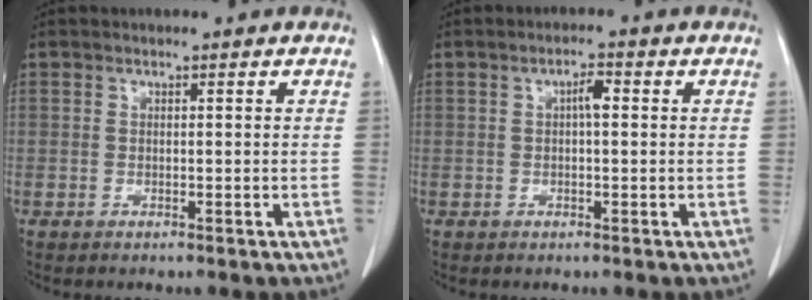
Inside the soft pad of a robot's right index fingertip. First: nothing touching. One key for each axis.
{"total": 2.3, "fx": 0.3, "fy": 0.6, "fz": 2.2, "tx": -0.040, "ty": 0.005, "tz": 0.004}